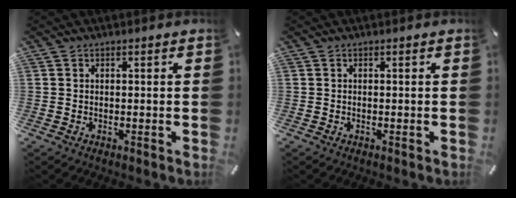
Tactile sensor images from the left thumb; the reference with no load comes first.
{"total": 0.0}